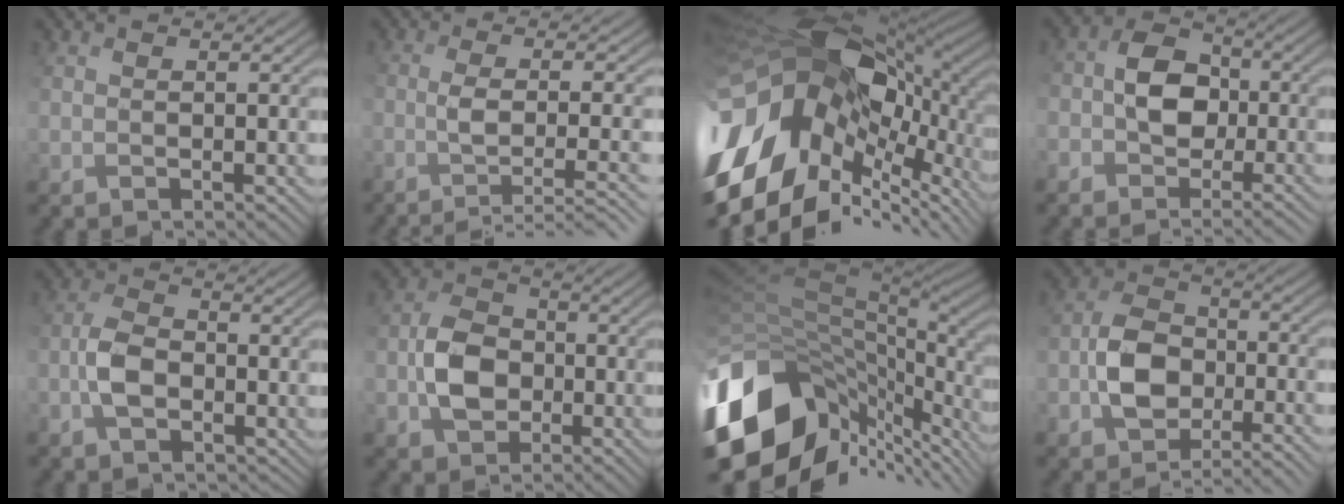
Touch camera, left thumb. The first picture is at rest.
{"total": 6.9, "force": [-2.5, 2.0, 6.2], "torque": [-0.090, -0.008, -0.044]}
{"total": 20.9, "force": [-4.2, 13.0, 15.9], "torque": [-0.378, -0.040, -0.066]}
{"total": 7.0, "force": [-2.5, 4.7, 4.5], "torque": [-0.090, 0.005, -0.064]}
{"total": 5.1, "force": [-1.6, 3.2, 3.6], "torque": [-0.074, 0.003, -0.038]}
{"total": 6.6, "force": [-1.6, 5.0, 4.0], "torque": [-0.081, 0.002, -0.039]}
{"total": 17.1, "force": [-4.0, 10.6, 12.8], "torque": [-0.309, -0.029, -0.048]}
{"total": 7.6, "force": [-3.6, 4.7, 4.9], "torque": [-0.096, 0.004, -0.082]}